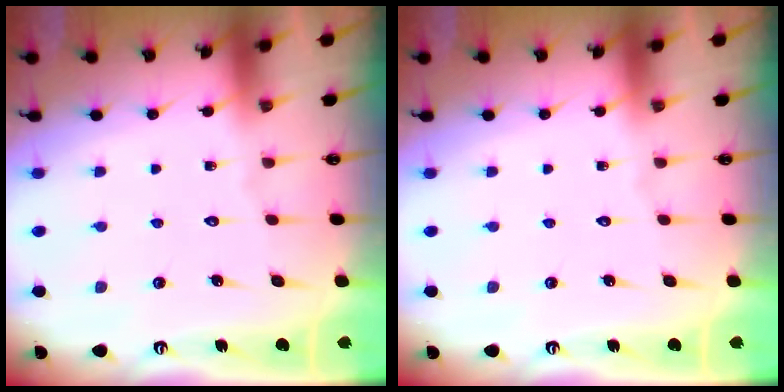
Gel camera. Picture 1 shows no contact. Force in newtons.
{"total": 0.0}